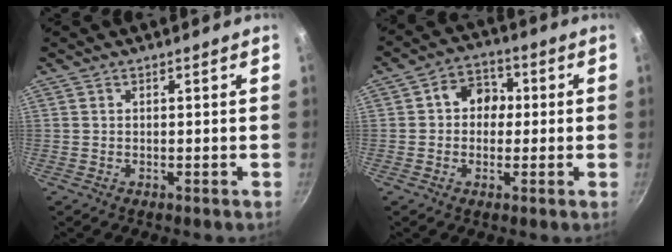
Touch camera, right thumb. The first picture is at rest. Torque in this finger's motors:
{"motor_torque": [0.69, 0.85, 0.04, 0.08, 0.11]}